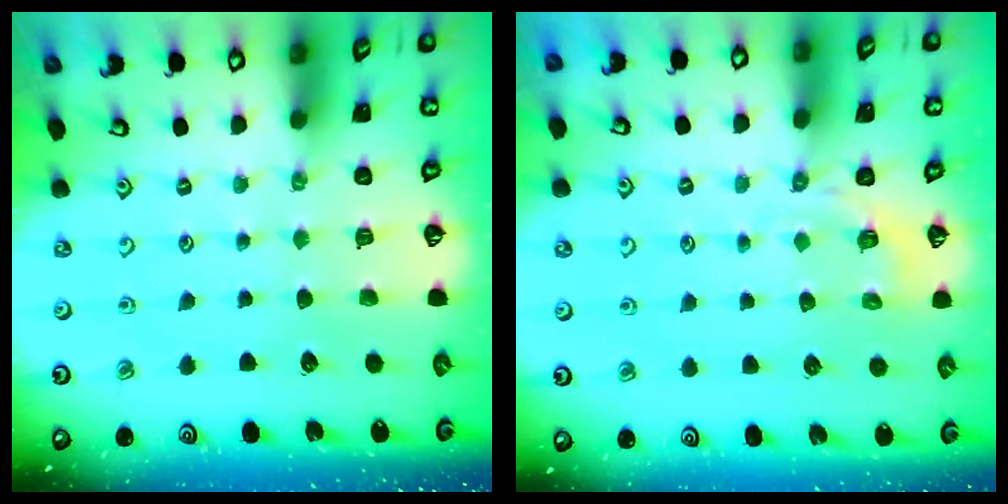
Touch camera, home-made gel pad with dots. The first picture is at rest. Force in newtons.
{"total": 2.3, "press": 1.4, "slide": 1.8}